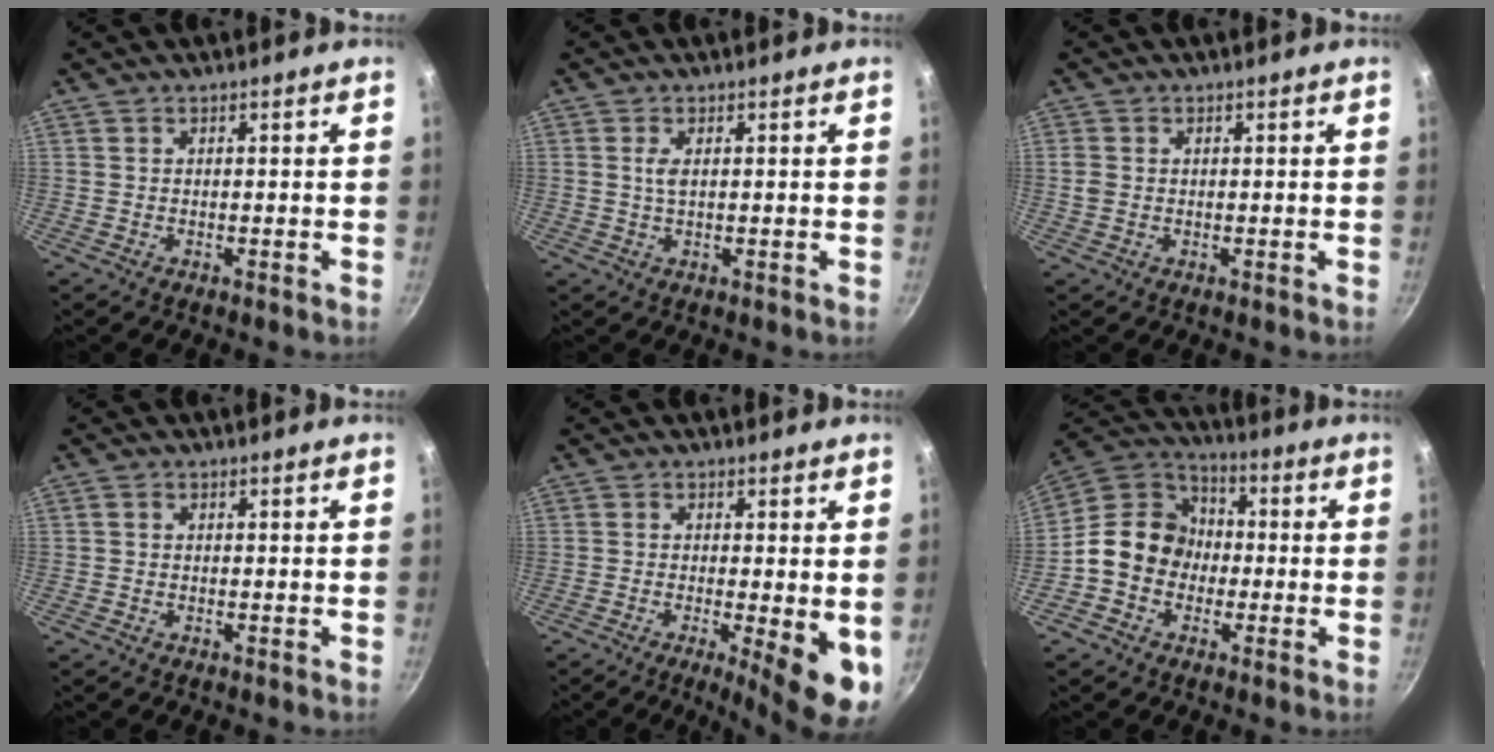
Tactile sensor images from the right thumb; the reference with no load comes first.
{"total": 1.9, "force": [0.4, 0.8, 1.7], "torque": [-0.034, -0.002, 0.009]}
{"total": 2.2, "force": [0.1, 1.8, 1.2], "torque": [-0.020, 0.002, 0.003]}
{"total": 0.5, "force": [-0.1, 0.5, 0.2], "torque": [-0.004, 0.003, -0.002]}
{"total": 9.2, "force": [-1.7, 2.2, 8.8], "torque": [-0.113, -0.011, -0.018]}
{"total": 12.4, "force": [-2.0, 10.6, 6.2], "torque": [-0.064, 0.042, -0.060]}